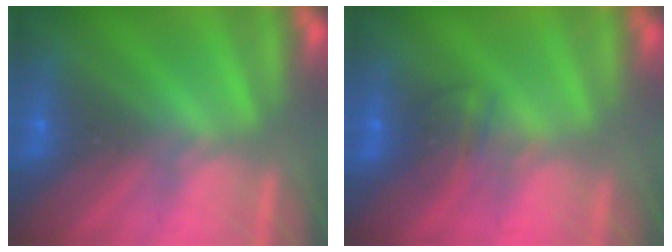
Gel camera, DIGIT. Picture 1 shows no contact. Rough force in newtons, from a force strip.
{"total": 2.3}